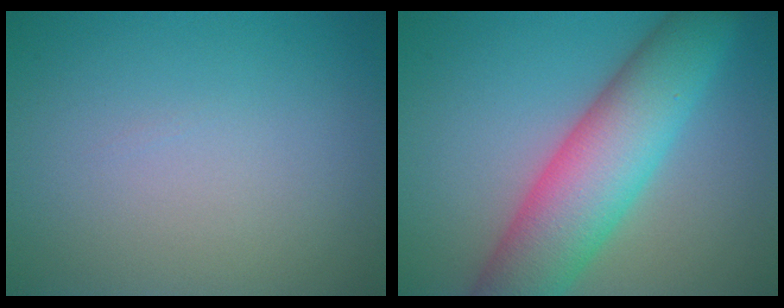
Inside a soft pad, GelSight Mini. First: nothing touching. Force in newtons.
{"total": 9.4, "press": 9.4, "slide": 0.2}